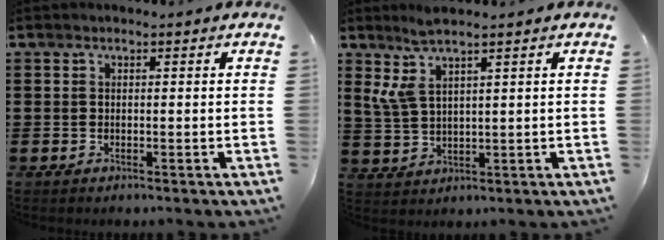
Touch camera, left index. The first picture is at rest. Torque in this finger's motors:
{"motor_torque": [1.13, -1.01, 0.48, 0.11]}